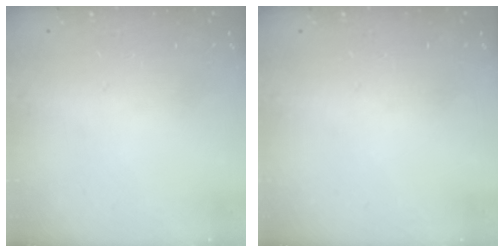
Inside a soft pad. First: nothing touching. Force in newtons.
{"total": 0.0}